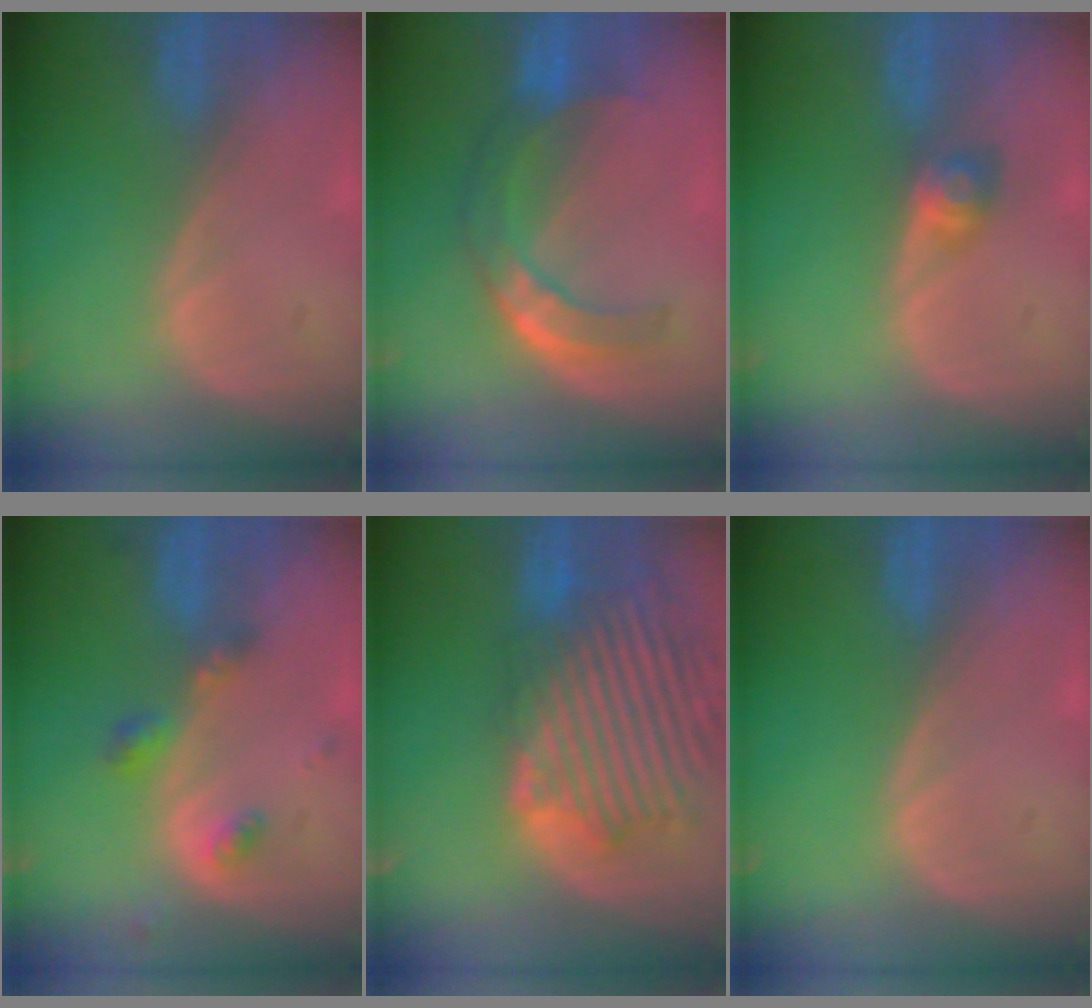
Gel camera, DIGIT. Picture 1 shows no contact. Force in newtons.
{"total": 7.7, "press": 6.6, "slide": 4.0}
{"total": 2.8, "press": 2.6, "slide": 1.2}
{"total": 3.9, "press": 3.9, "slide": 0.7}
{"total": 14.1, "press": 12.0, "slide": 7.4}
{"total": 0.0}